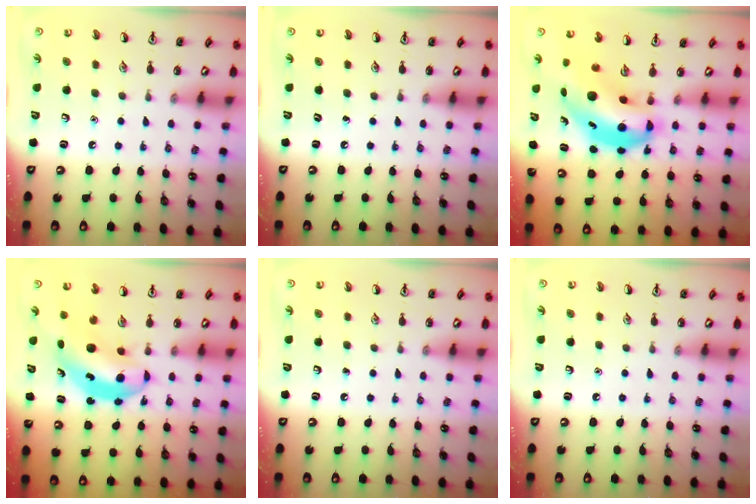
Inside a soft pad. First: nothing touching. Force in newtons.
{"total": 0.0}
{"total": 9.0, "press": 8.7, "slide": 2.3}
{"total": 6.7, "press": 6.5, "slide": 1.4}
{"total": 0.0}
{"total": 0.0}